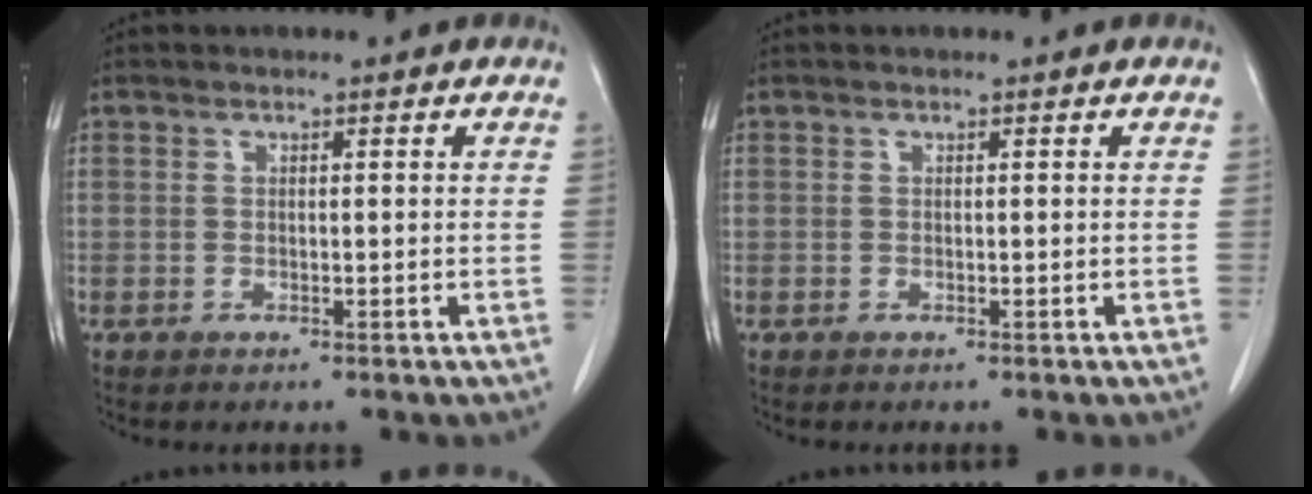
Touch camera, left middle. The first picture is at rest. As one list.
[{"total": 0.0}]